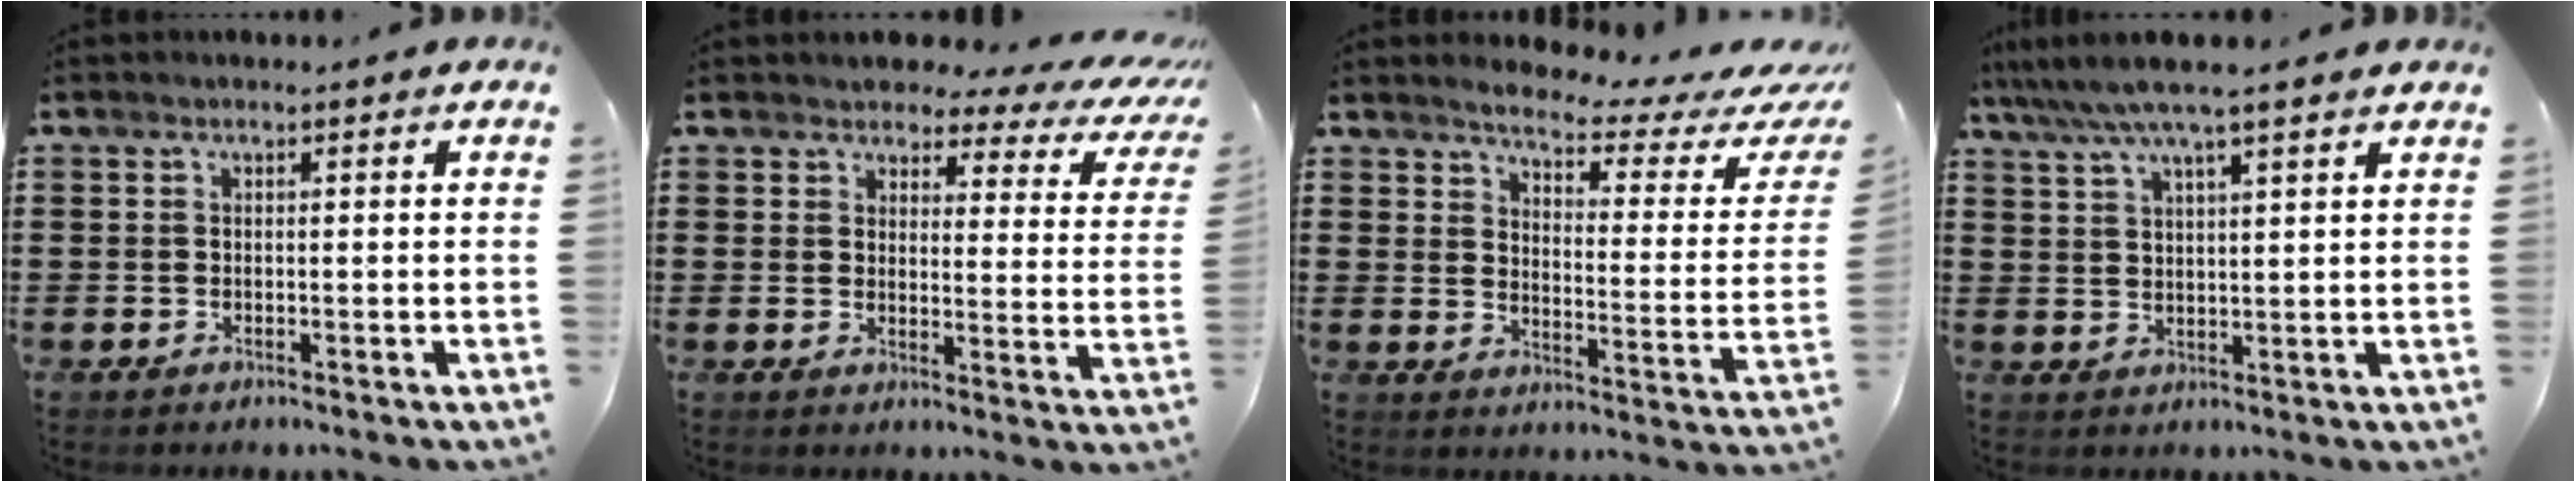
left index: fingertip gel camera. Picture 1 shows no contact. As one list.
[{"total": 3.4, "force": [2.9, 1.2, 1.3], "torque": [-0.038, -0.017, 0.042]}, {"total": 3.9, "force": [3.5, 0.3, 1.7], "torque": [-0.048, -0.029, 0.050]}, {"total": 5.6, "force": [4.5, 0.0, 3.3], "torque": [-0.077, -0.014, 0.078]}]